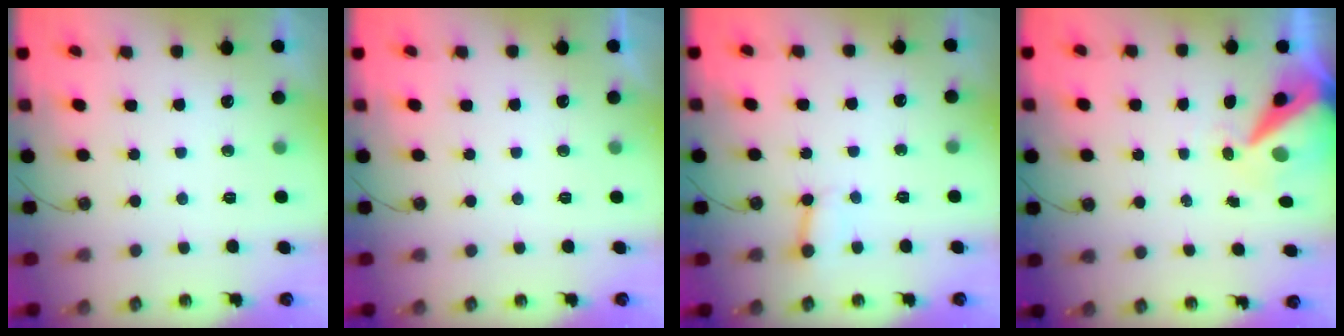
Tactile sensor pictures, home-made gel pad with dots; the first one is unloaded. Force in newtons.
{"total": 0.0}
{"total": 4.0, "press": 3.9, "slide": 0.4}
{"total": 12.0, "press": 11.9, "slide": 1.3}